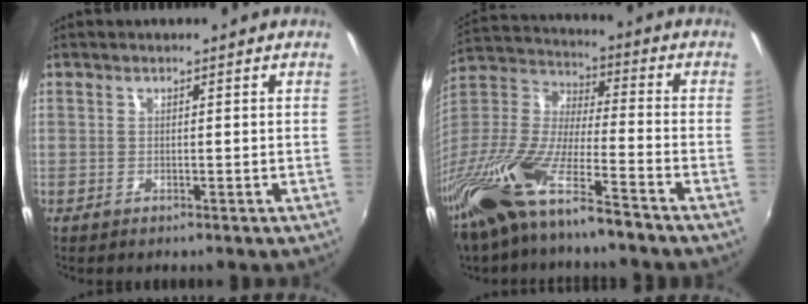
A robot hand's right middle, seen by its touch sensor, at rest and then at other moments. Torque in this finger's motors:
{"motor_torque": [1.37, -0.77, 1.02, 0.21]}